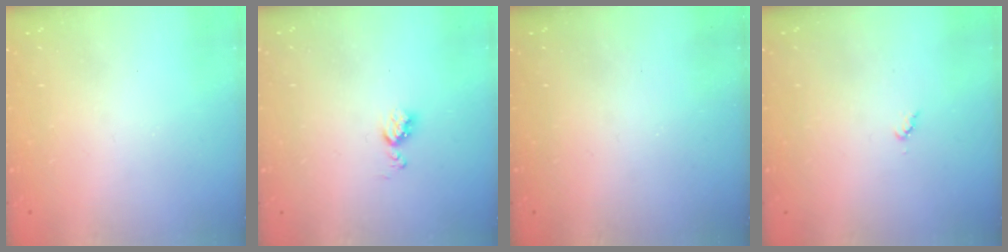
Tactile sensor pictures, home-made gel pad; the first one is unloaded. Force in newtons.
{"total": 4.9, "press": 4.9, "slide": 0.5}
{"total": 0.0}
{"total": 3.3, "press": 3.3, "slide": 0.4}